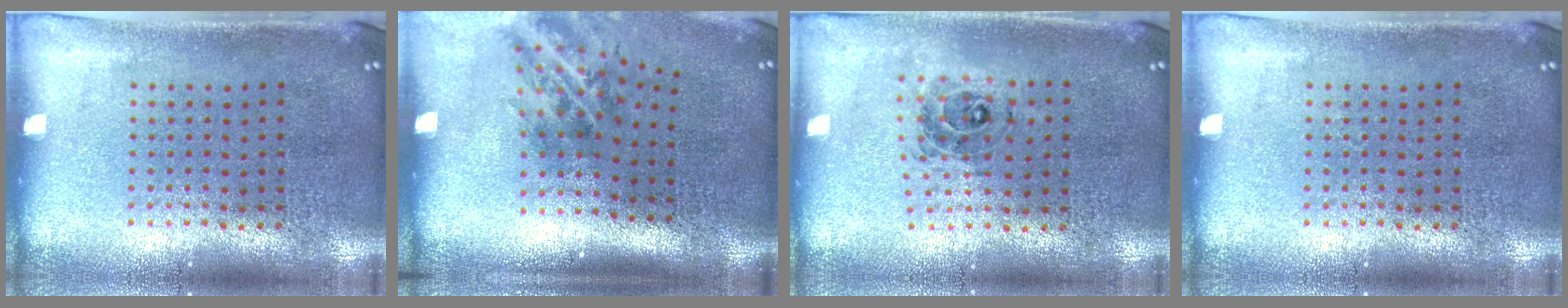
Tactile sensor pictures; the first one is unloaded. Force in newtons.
{"total": 1.7, "press": 1.1, "slide": 1.3}
{"total": 0.8, "press": 0.8, "slide": 0.2}
{"total": 0.0}